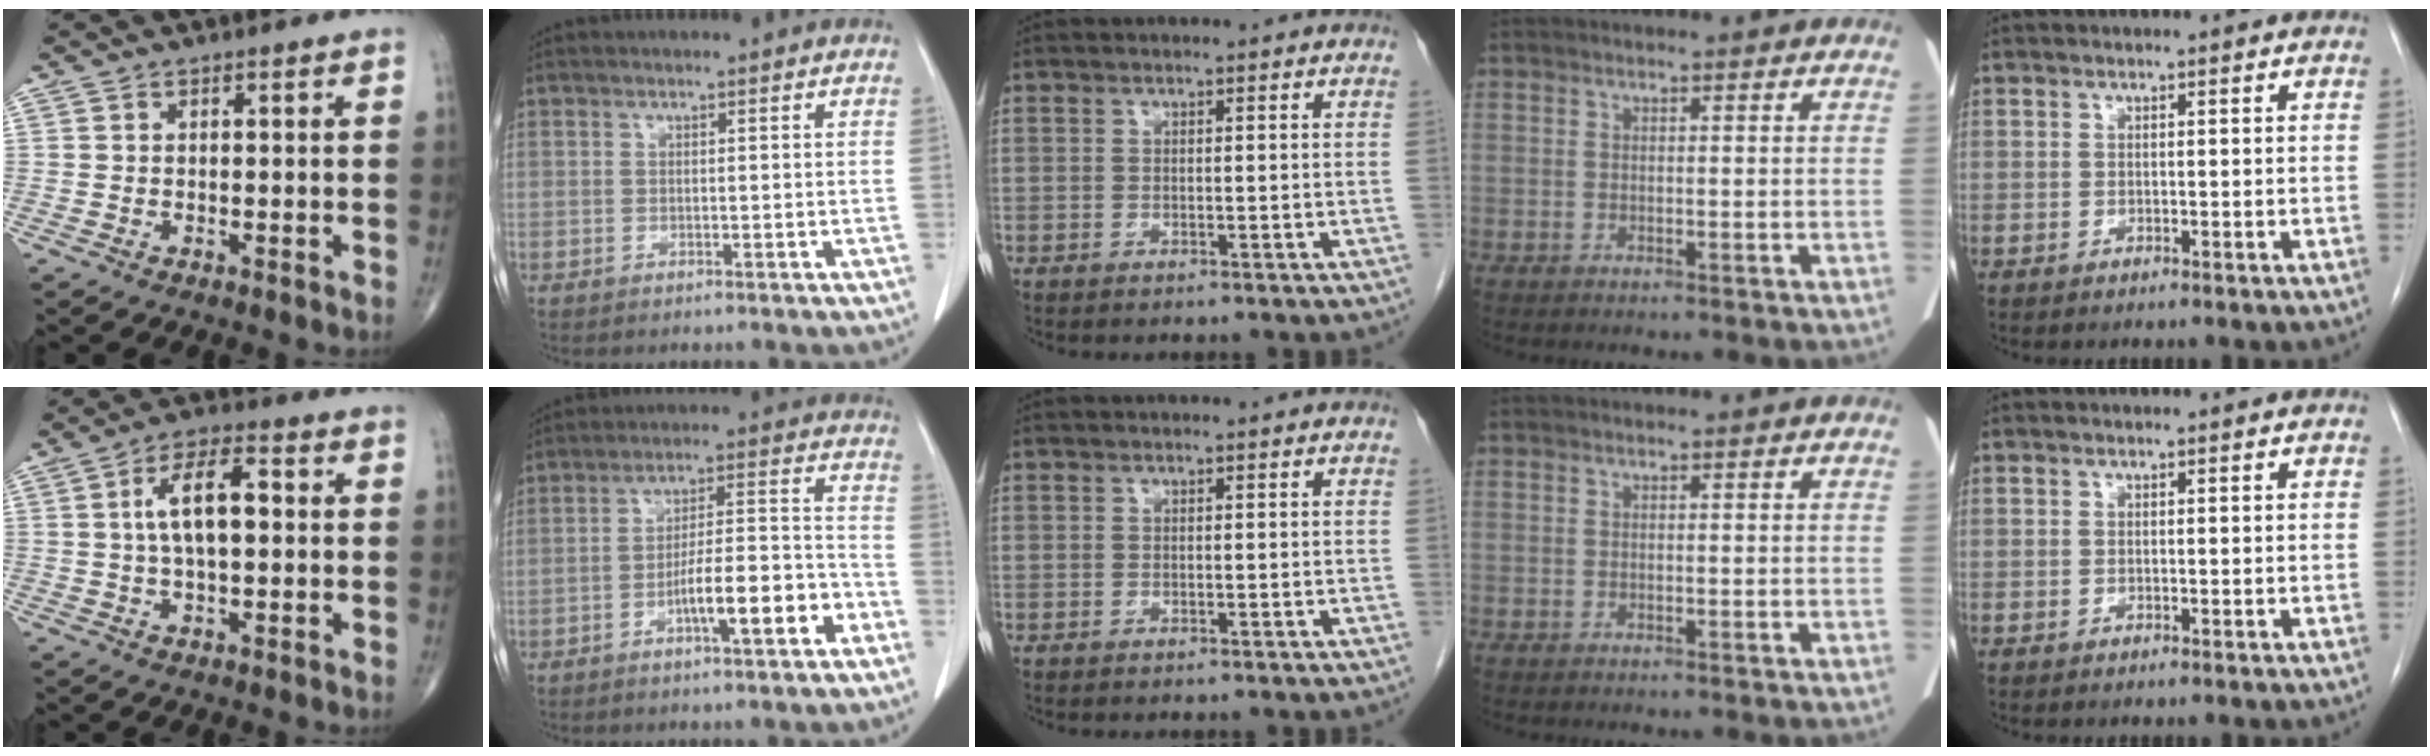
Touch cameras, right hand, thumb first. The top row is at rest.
{"thumb": {"total": 9.9, "force": [1.0, 4.4, 8.8], "torque": [-0.152, 0.018, 0.012]}, "index": {"total": 10.5, "force": [-5.0, 1.4, 9.1], "torque": [-0.145, 0.021, -0.075]}}